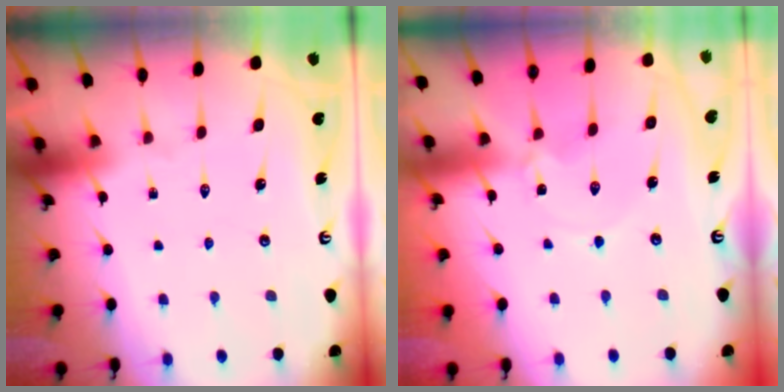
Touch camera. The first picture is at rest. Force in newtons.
{"total": 1.0, "press": 1.0, "slide": 0.2}